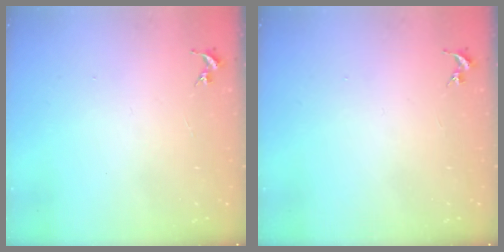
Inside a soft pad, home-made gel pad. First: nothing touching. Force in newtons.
{"total": 0.0}